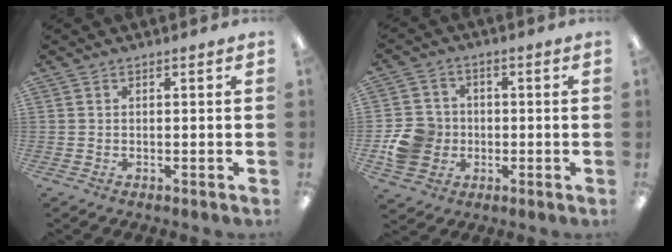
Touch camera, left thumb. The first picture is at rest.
{"total": 9.6, "force": [-1.5, 9.0, 3.1], "torque": [-0.062, 0.017, -0.020]}